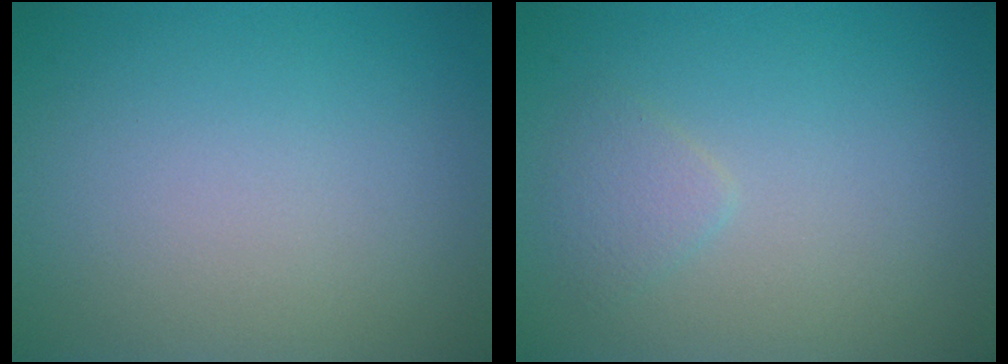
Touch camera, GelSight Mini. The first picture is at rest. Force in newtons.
{"total": 1.3, "press": 1.3, "slide": 0.1}